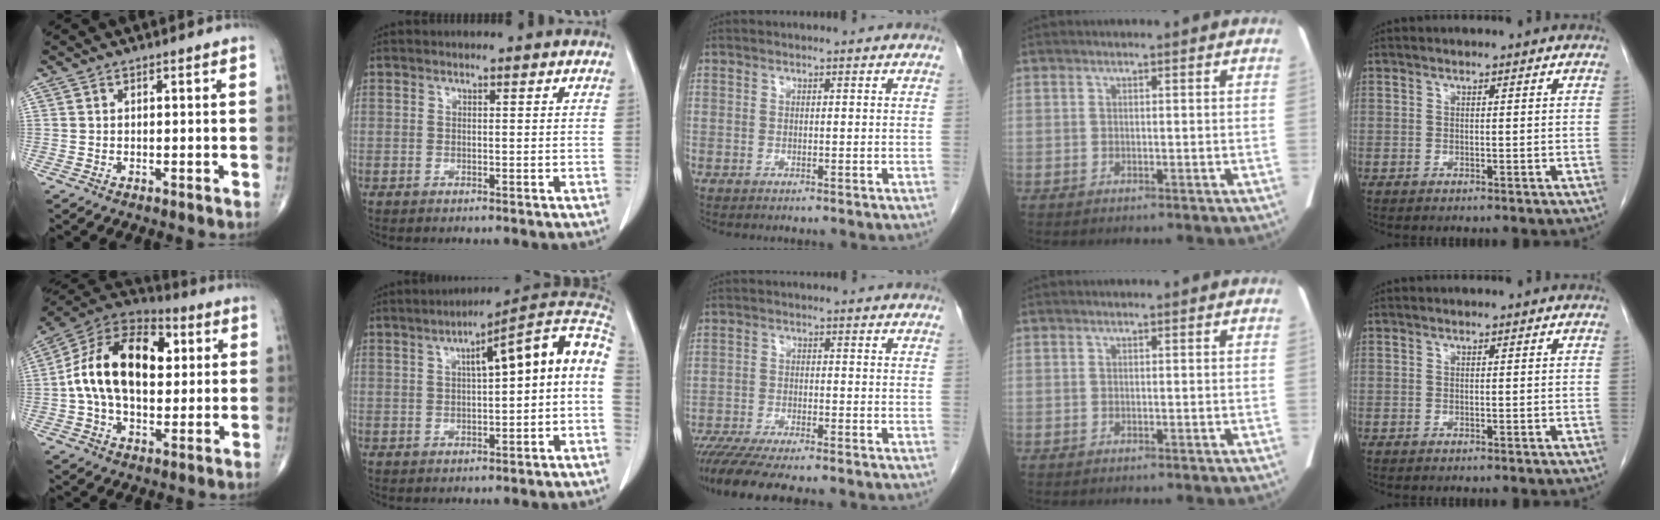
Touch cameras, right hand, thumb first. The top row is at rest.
{"thumb": {"total": 20.4, "force": [2.3, 12.6, 15.8], "torque": [-0.254, 0.022, 0.031]}, "index": {"total": 12.2, "force": [1.5, 1.4, 12.0], "torque": [-0.164, 0.043, 0.016]}, "middle": {"total": 11.6, "force": [-9.7, 1.4, 6.1], "torque": [-0.090, -0.018, -0.150]}}